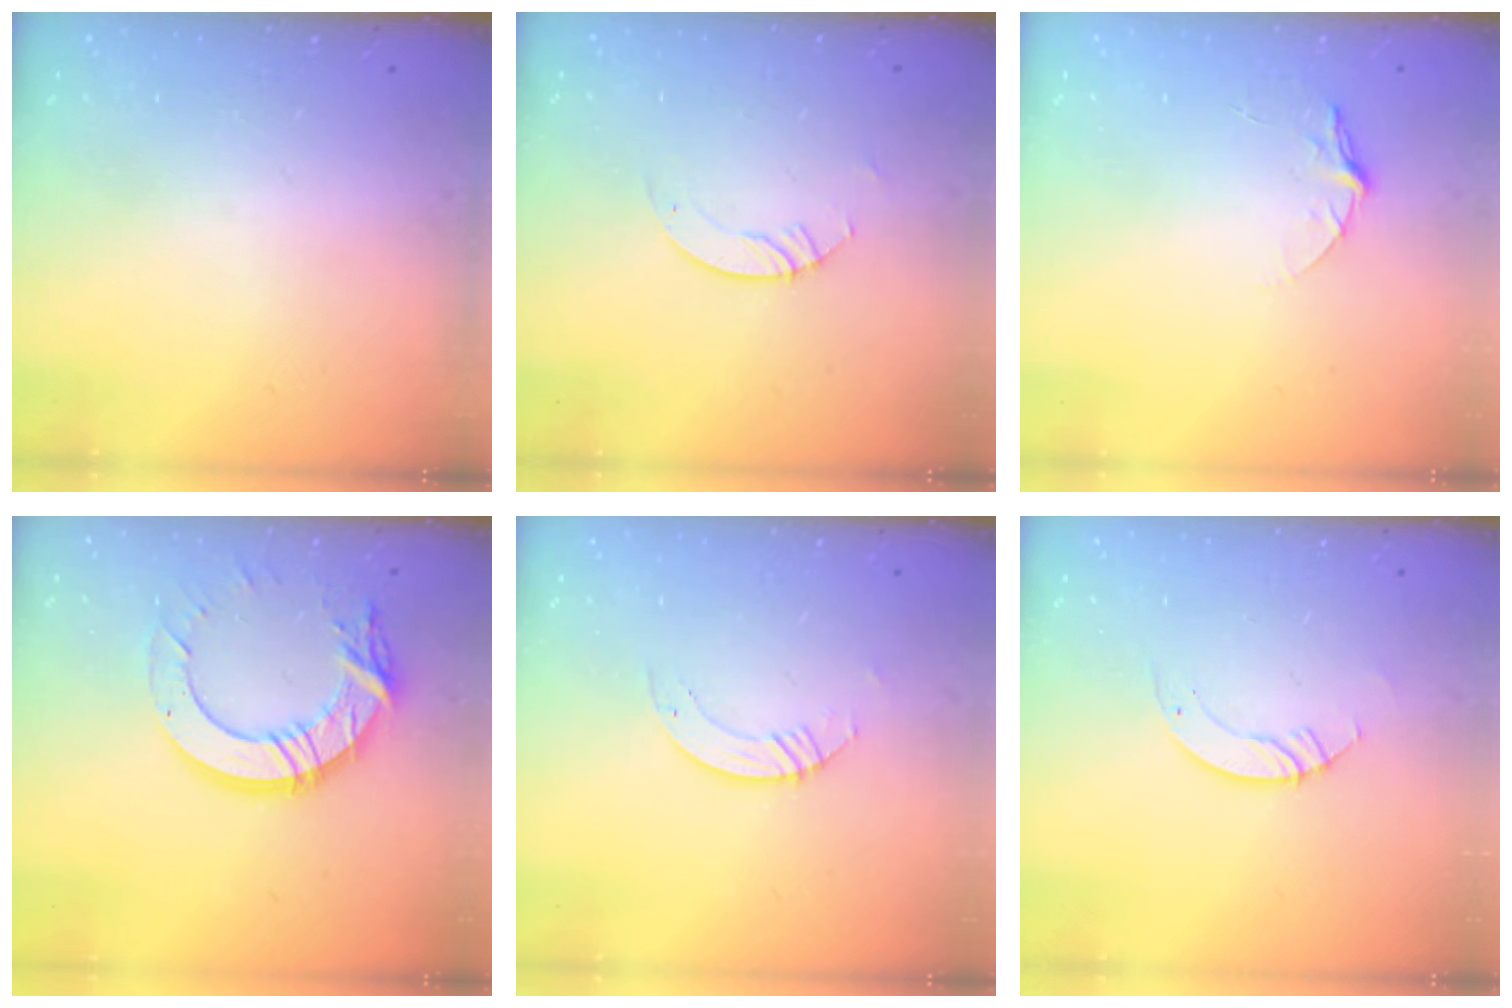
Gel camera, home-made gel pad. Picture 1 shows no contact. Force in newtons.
{"total": 2.1, "press": 2.1, "slide": 0.2}
{"total": 4.6, "press": 4.6, "slide": 0.4}
{"total": 15.4, "press": 15.3, "slide": 1.3}
{"total": 3.1, "press": 3.1, "slide": 0.2}
{"total": 3.5, "press": 3.5, "slide": 0.1}